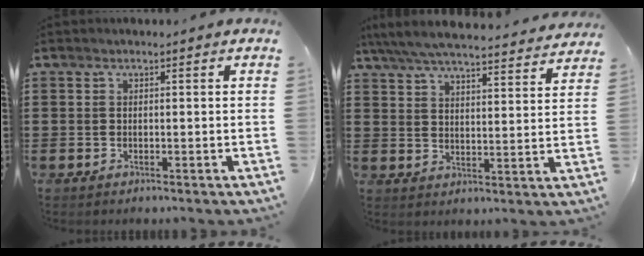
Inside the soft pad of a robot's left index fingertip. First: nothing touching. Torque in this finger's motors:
{"motor_torque": [2.14, 0.00, 0.36, 0.15]}